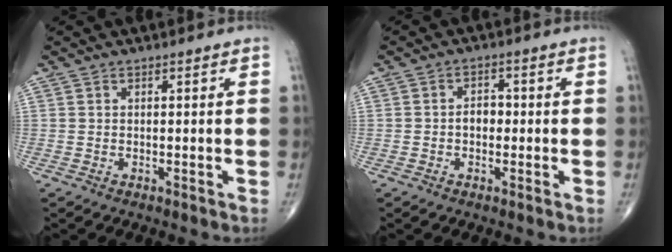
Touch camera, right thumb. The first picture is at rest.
{"total": 2.9, "force": [-0.4, 2.1, 1.9], "torque": [-0.018, 0.011, -0.012]}